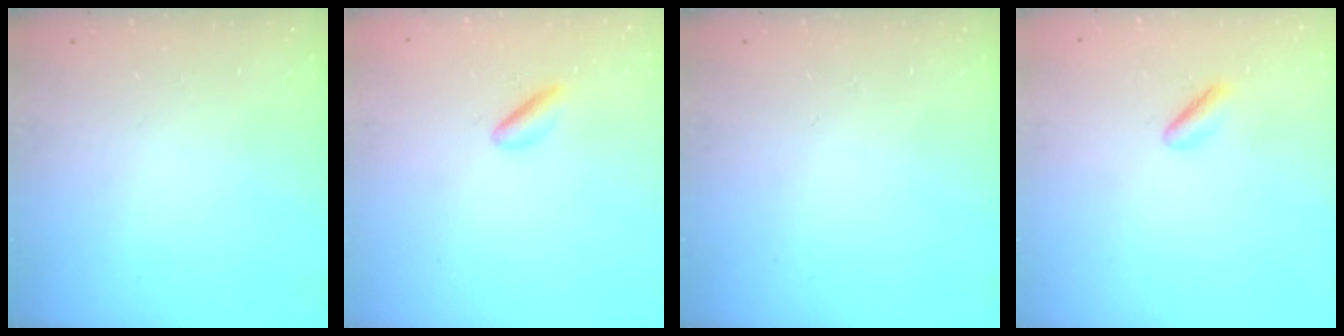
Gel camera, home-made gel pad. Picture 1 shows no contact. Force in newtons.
{"total": 2.9, "press": 2.6, "slide": 1.2}
{"total": 0.0}
{"total": 2.1, "press": 2.0, "slide": 0.6}